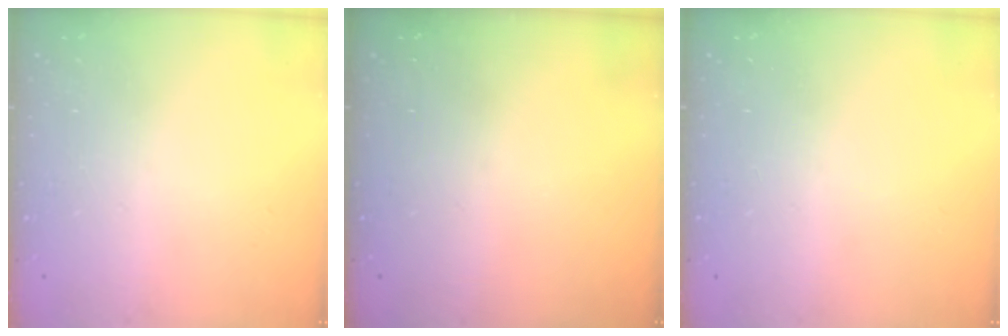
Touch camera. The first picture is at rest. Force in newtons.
{"total": 0.0}
{"total": 0.0}